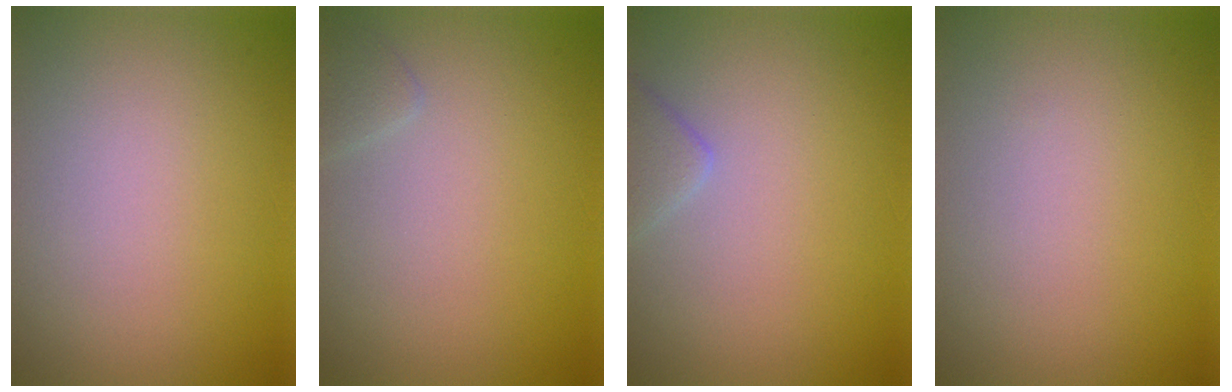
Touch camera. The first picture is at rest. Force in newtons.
{"total": 0.8, "press": 0.8, "slide": 0.0}
{"total": 1.6, "press": 1.6, "slide": 0.1}
{"total": 0.0}